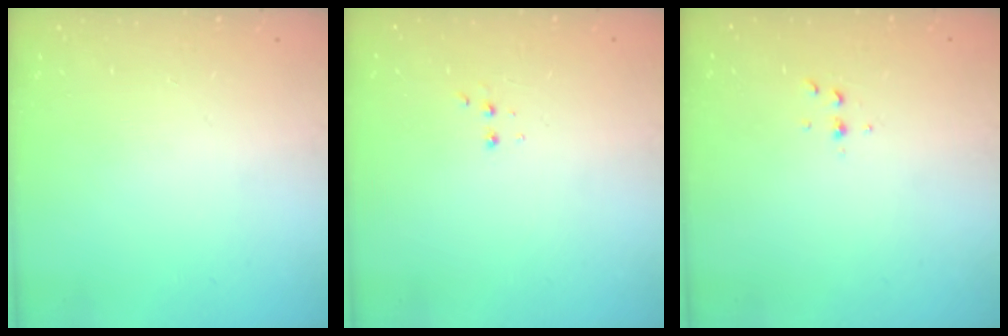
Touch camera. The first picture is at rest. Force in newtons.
{"total": 2.5, "press": 2.4, "slide": 0.8}
{"total": 2.6, "press": 2.6, "slide": 0.3}